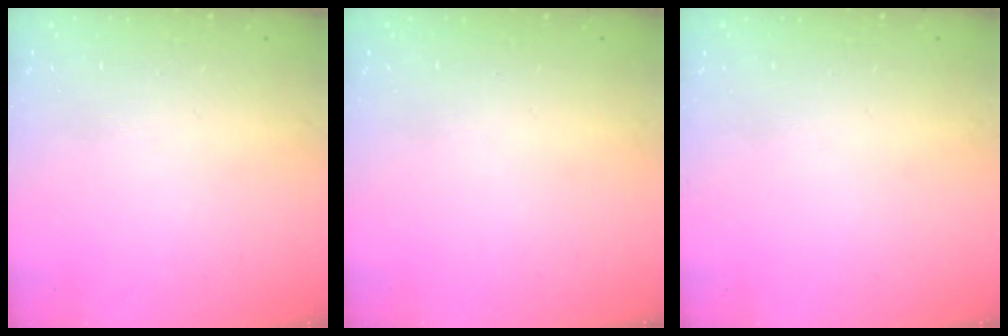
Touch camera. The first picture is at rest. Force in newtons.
{"total": 0.0}
{"total": 0.0}